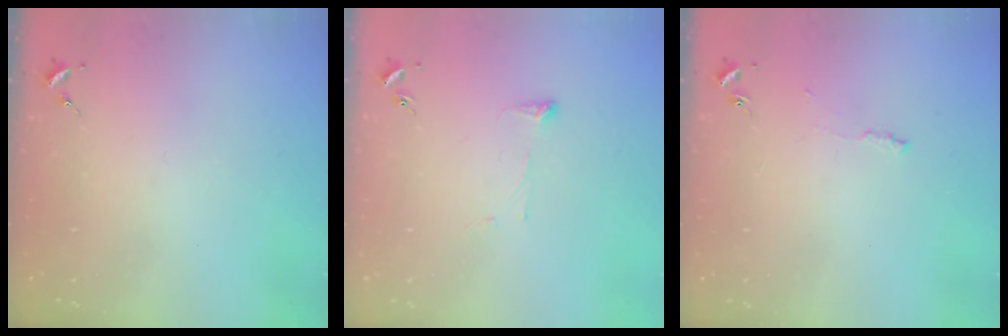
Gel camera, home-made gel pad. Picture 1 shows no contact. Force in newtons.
{"total": 3.9, "press": 3.8, "slide": 0.9}
{"total": 4.0, "press": 3.9, "slide": 0.6}